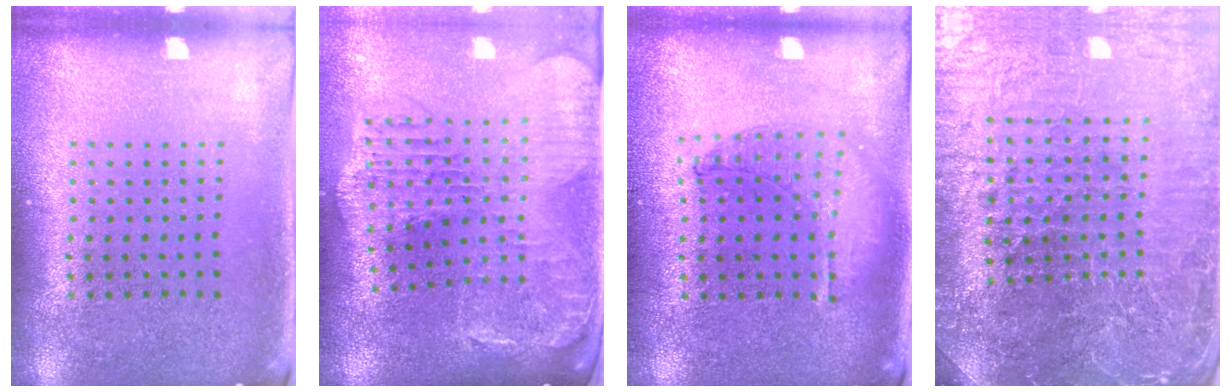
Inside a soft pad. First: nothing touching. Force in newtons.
{"total": 2.1, "press": 1.9, "slide": 0.9}
{"total": 1.0, "press": 1.0, "slide": 0.1}
{"total": 5.7, "press": 5.2, "slide": 2.1}